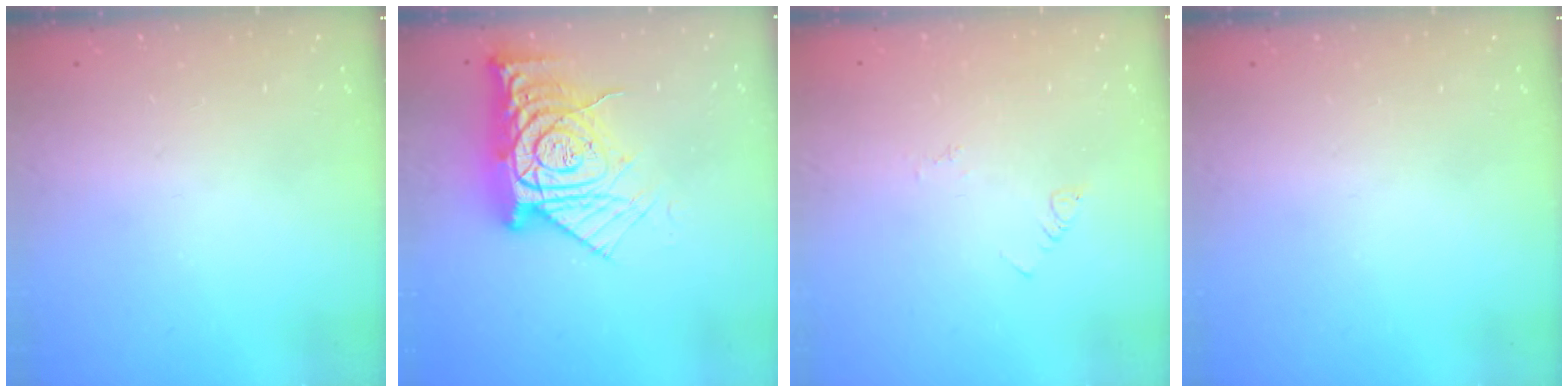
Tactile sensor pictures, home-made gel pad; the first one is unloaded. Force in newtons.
{"total": 17.3, "press": 17.2, "slide": 1.7}
{"total": 2.5, "press": 2.5, "slide": 0.4}
{"total": 0.0}